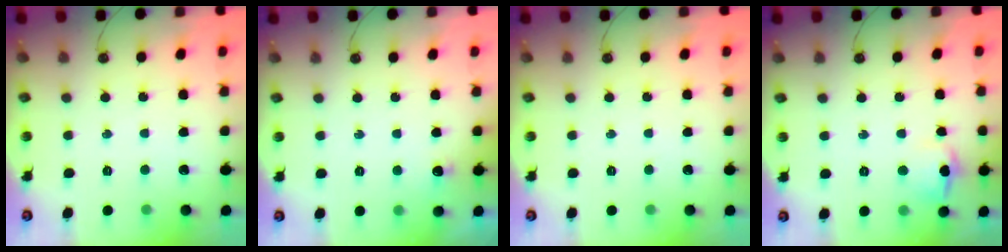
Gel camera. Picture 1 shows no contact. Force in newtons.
{"total": 4.9, "press": 4.8, "slide": 1.1}
{"total": 0.0}
{"total": 8.0, "press": 7.9, "slide": 1.4}